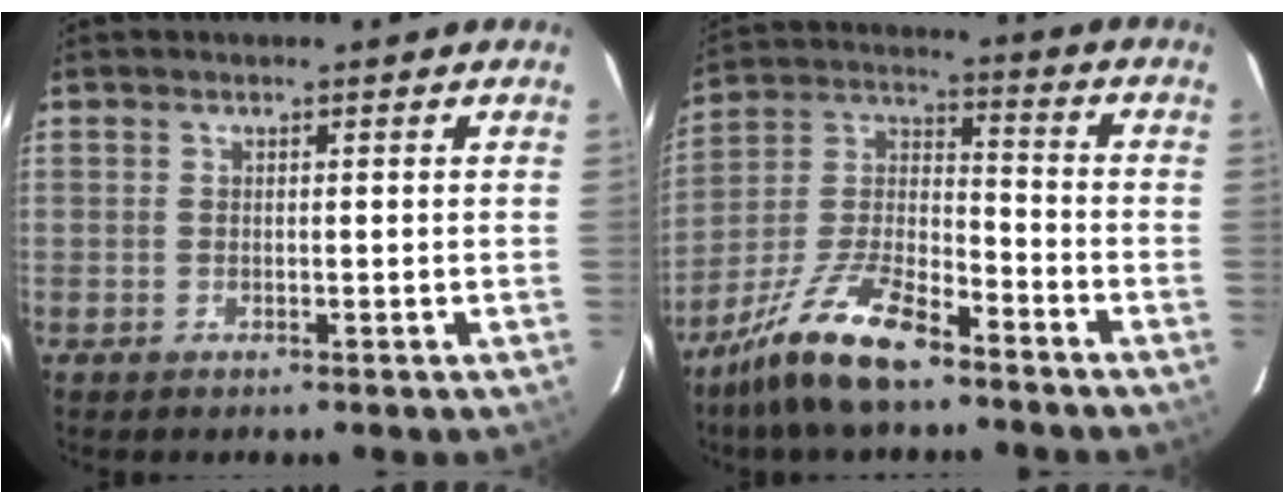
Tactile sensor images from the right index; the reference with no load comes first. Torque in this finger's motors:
{"motor_torque": [1.20, -0.94, 0.88, 0.15]}